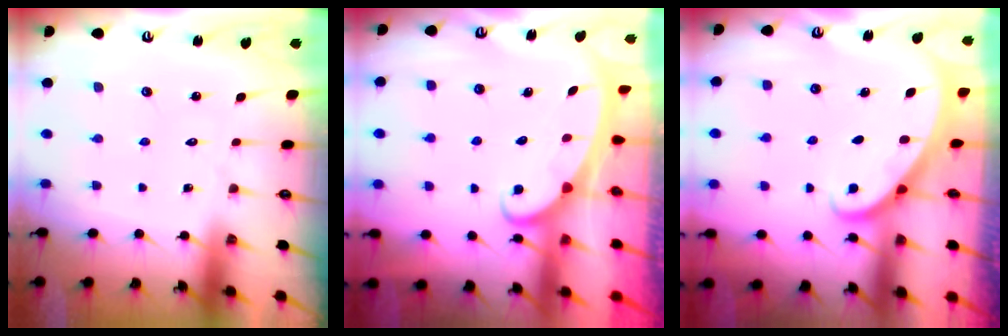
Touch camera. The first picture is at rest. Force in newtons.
{"total": 2.4, "press": 2.4, "slide": 0.3}
{"total": 1.8, "press": 1.8, "slide": 0.0}